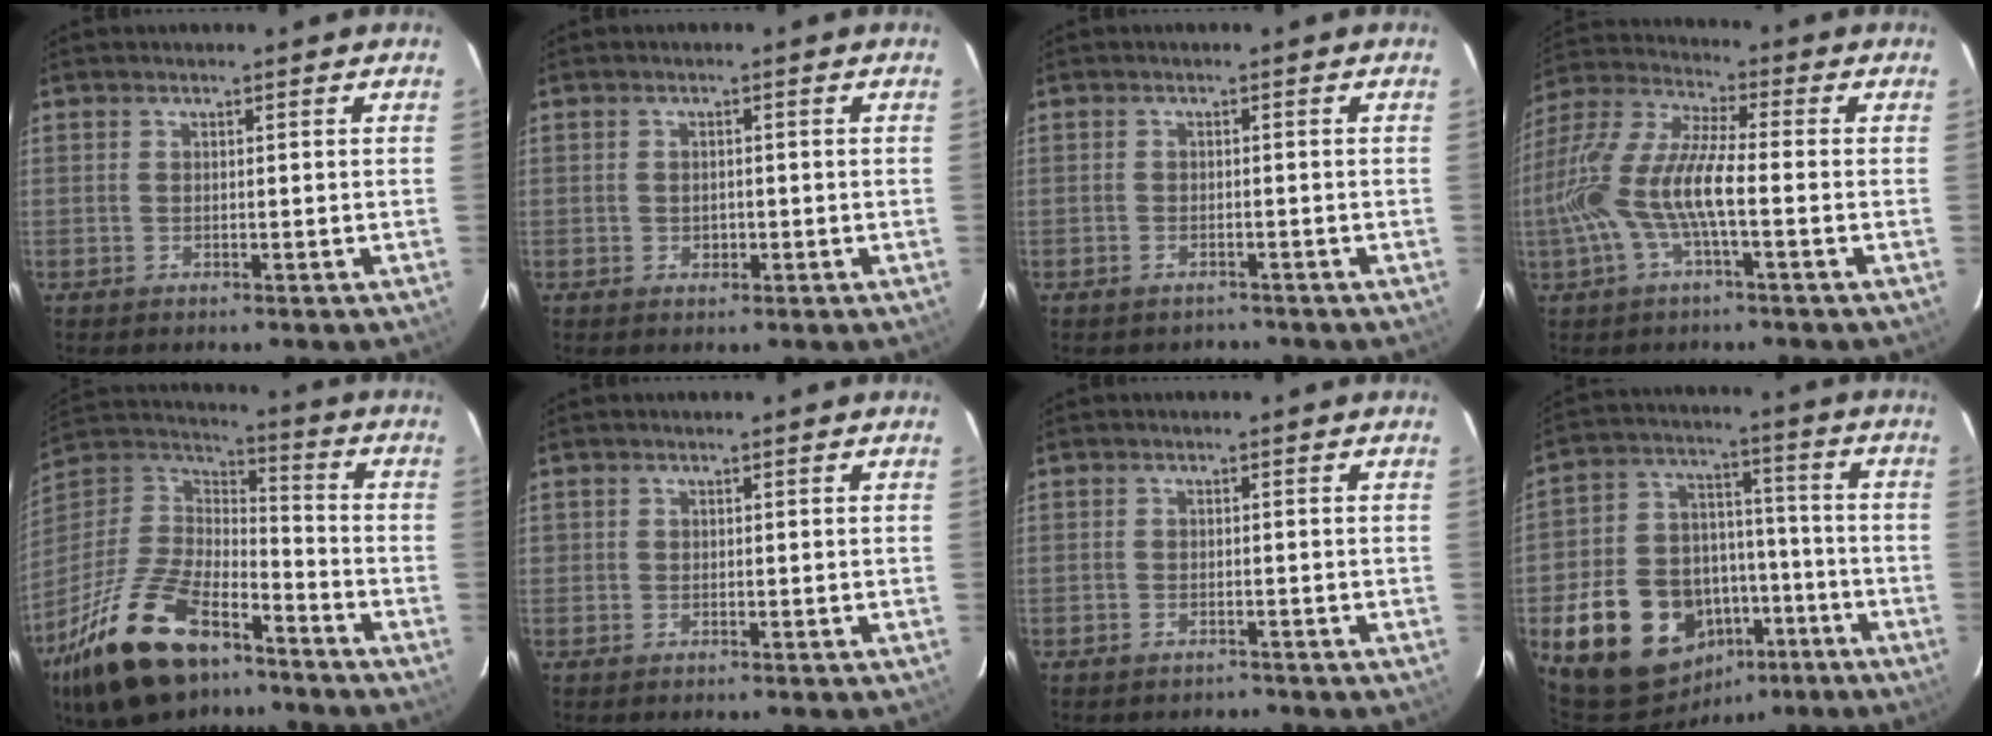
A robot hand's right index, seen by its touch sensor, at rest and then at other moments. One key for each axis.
{"total": 1.6, "fx": -0.3, "fy": 1.5, "fz": 0.6, "tx": -0.006, "ty": 0.002, "tz": -0.002}
{"total": 2.3, "fx": -1.8, "fy": 1.5, "fz": 0.0, "tx": -0.003, "ty": 0.000, "tz": -0.022}
{"total": 14.4, "fx": -3.0, "fy": 3.1, "fz": 13.7, "tx": -0.281, "ty": 0.000, "tz": -0.060}
{"total": 24.9, "fx": -15.7, "fy": 11.8, "fz": 15.4, "tx": -0.320, "ty": -0.017, "tz": -0.268}
{"total": 0.7, "fx": -0.1, "fy": 0.6, "fz": -0.2, "tx": 0.007, "ty": -0.002, "tz": -0.001}
{"total": 1.6, "fx": -1.3, "fy": 0.9, "fz": -0.1, "tx": 0.001, "ty": 0.000, "tz": -0.018}
{"total": 20.5, "fx": -9.9, "fy": 15.0, "fz": 9.8, "tx": -0.215, "ty": 0.041, "tz": -0.125}